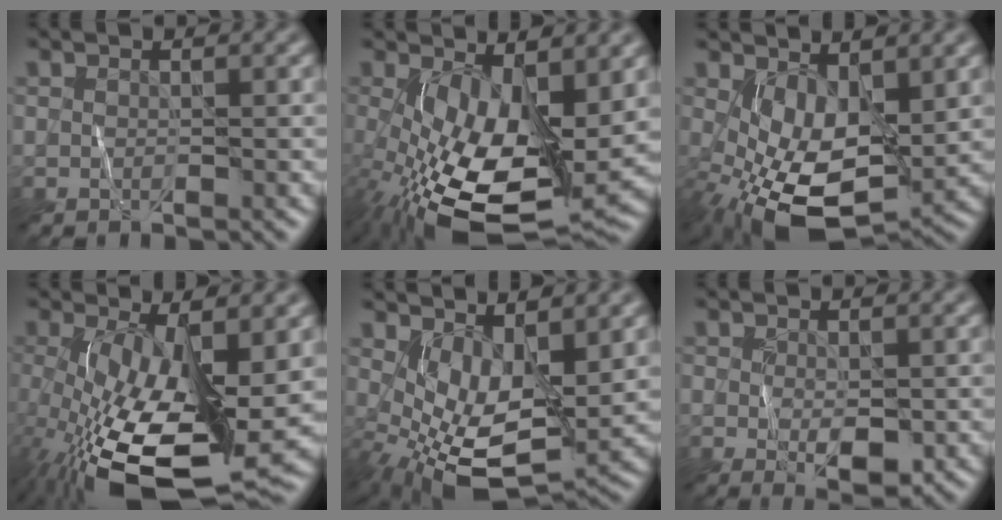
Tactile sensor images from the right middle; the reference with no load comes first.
{"total": 13.0, "force": [-1.2, 6.3, 11.3], "torque": [-0.213, -0.040, -0.009]}
{"total": 7.5, "force": [-0.7, 4.0, 6.3], "torque": [-0.134, -0.016, -0.005]}
{"total": 15.3, "force": [-3.2, 6.6, 13.5], "torque": [-0.255, -0.040, -0.040]}
{"total": 6.7, "force": [0.9, 3.4, 5.7], "torque": [-0.114, -0.022, 0.024]}
{"total": 2.9, "force": [-0.5, 1.6, 2.4], "torque": [-0.046, -0.010, 0.000]}